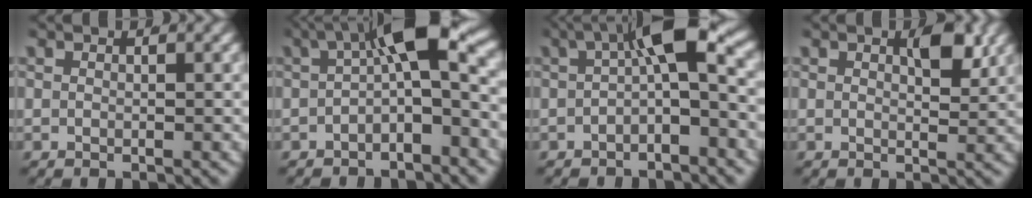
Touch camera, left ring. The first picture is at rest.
{"total": 6.4, "force": [0.3, 1.5, 6.2], "torque": [-0.094, -0.007, 0.012]}
{"total": 5.5, "force": [0.2, 1.1, 5.4], "torque": [-0.085, -0.003, 0.008]}
{"total": 2.6, "force": [1.1, 0.7, 2.3], "torque": [-0.032, -0.005, 0.018]}